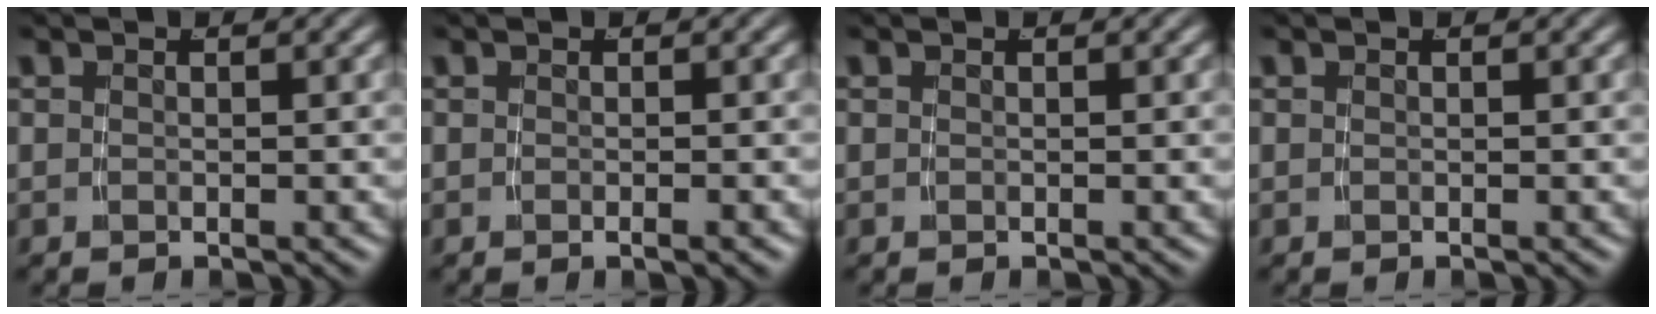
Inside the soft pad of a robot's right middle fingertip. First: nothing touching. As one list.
[{"total": 0.6, "force": [-0.5, 0.0, 0.4], "torque": [-0.006, 0.005, -0.009]}, {"total": 0.0}, {"total": 0.0}]